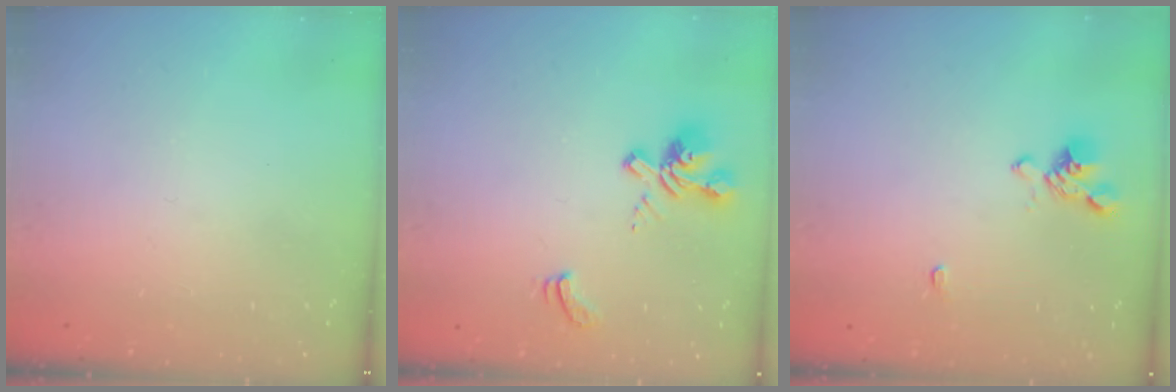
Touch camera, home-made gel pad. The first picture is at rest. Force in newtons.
{"total": 2.4, "press": 2.0, "slide": 1.3}
{"total": 1.6, "press": 1.3, "slide": 0.9}